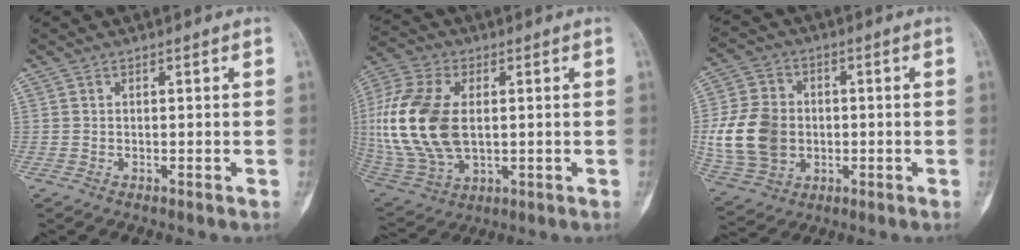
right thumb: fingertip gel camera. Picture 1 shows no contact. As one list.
[{"total": 20.1, "force": [1.3, 12.1, 16.1], "torque": [-0.361, -0.007, 0.034]}, {"total": 14.1, "force": [-1.0, 11.1, 8.7], "torque": [-0.158, 0.008, -0.012]}]